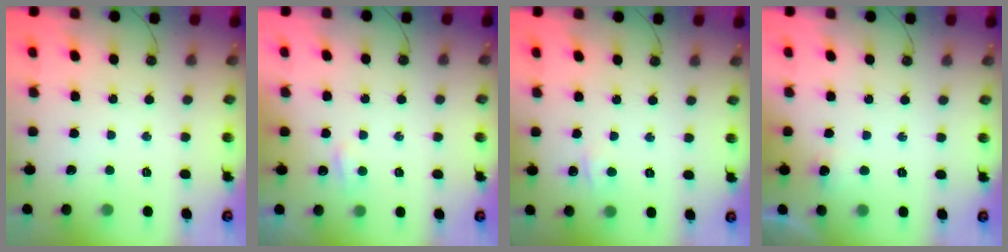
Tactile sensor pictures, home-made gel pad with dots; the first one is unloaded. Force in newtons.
{"total": 3.2, "press": 3.2, "slide": 0.5}
{"total": 5.4, "press": 5.4, "slide": 0.7}
{"total": 3.9, "press": 3.8, "slide": 1.0}